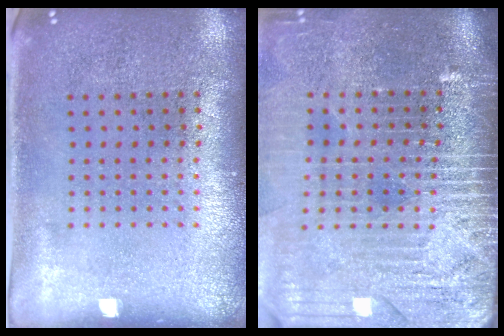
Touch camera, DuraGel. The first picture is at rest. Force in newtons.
{"total": 4.5, "press": 3.9, "slide": 2.3}